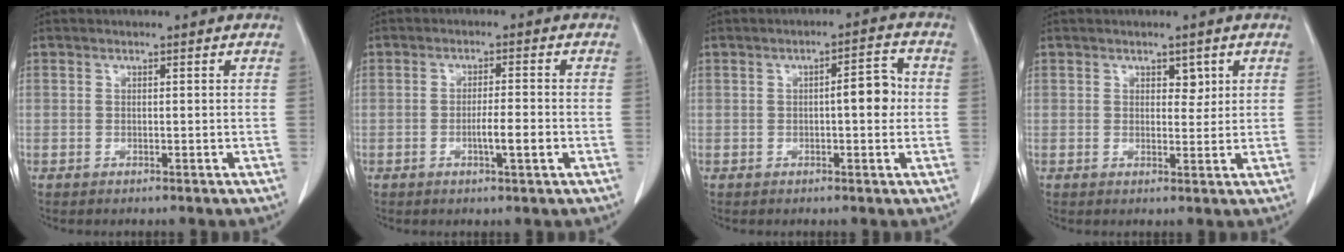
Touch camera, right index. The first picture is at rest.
{"total": 3.9, "force": [-1.3, 0.1, 3.7], "torque": [-0.061, -0.001, -0.021]}
{"total": 4.7, "force": [0.0, 1.3, 4.6], "torque": [-0.061, 0.012, -0.004]}
{"total": 2.2, "force": [1.1, 1.3, 1.3], "torque": [-0.011, -0.003, 0.016]}